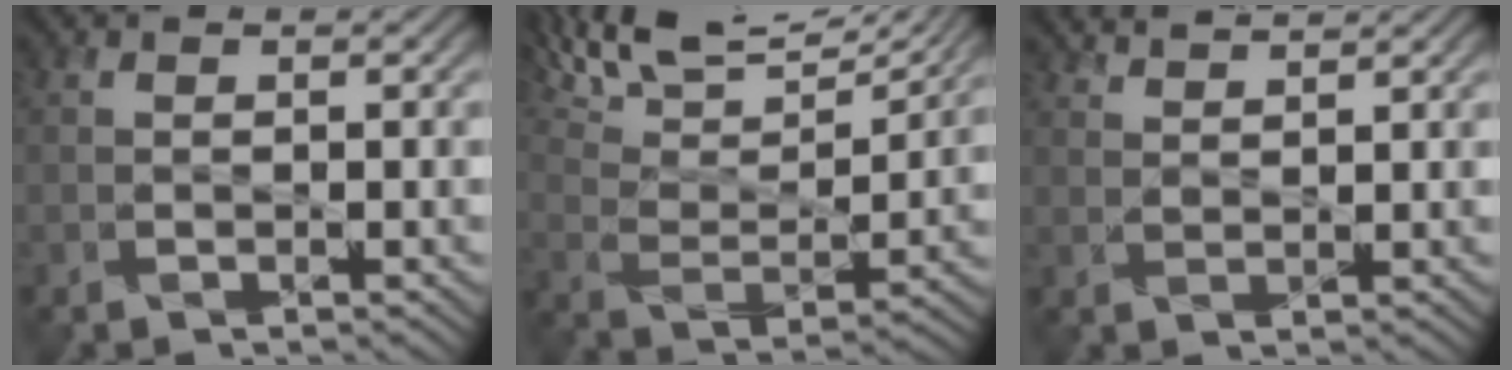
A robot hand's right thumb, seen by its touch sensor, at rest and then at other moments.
{"total": 16.8, "force": [13.0, 4.9, 9.4], "torque": [-0.209, 0.017, 0.195]}
{"total": 2.7, "force": [2.5, 0.4, 0.9], "torque": [-0.017, -0.004, 0.045]}